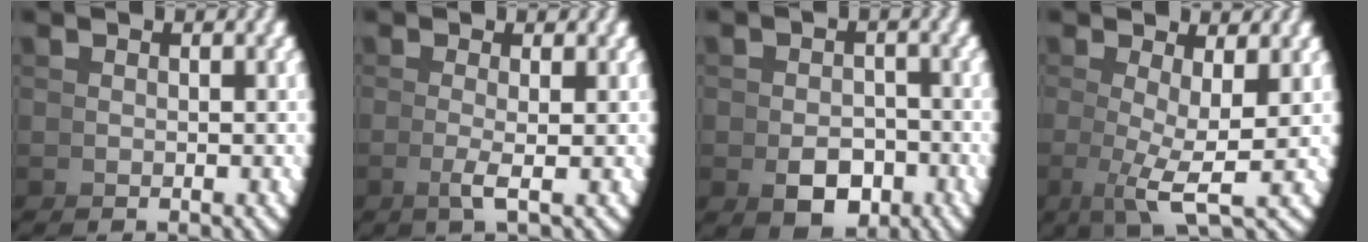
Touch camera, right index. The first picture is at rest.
{"total": 1.7, "force": [-0.1, -0.6, 1.6], "torque": [-0.038, -0.007, 0.001]}
{"total": 3.2, "force": [-1.7, 2.0, 1.9], "torque": [-0.018, -0.013, -0.020]}
{"total": 4.8, "force": [0.2, 1.6, 4.6], "torque": [-0.087, -0.021, 0.011]}